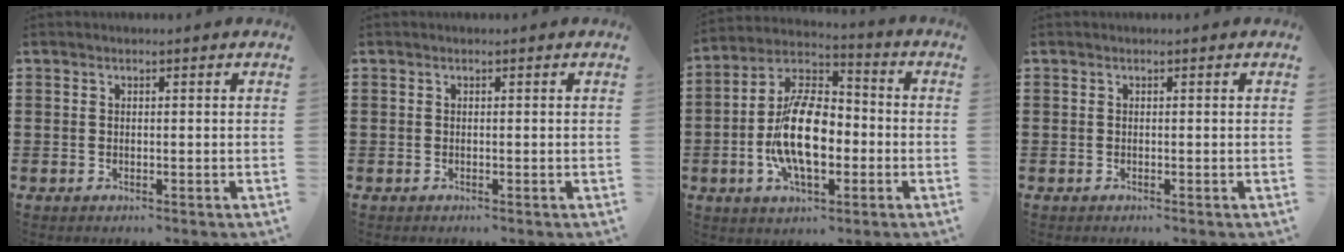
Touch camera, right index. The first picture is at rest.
{"total": 0.0}
{"total": 13.6, "force": [-2.9, 7.1, 11.2], "torque": [-0.243, -0.002, -0.057]}
{"total": 0.0}